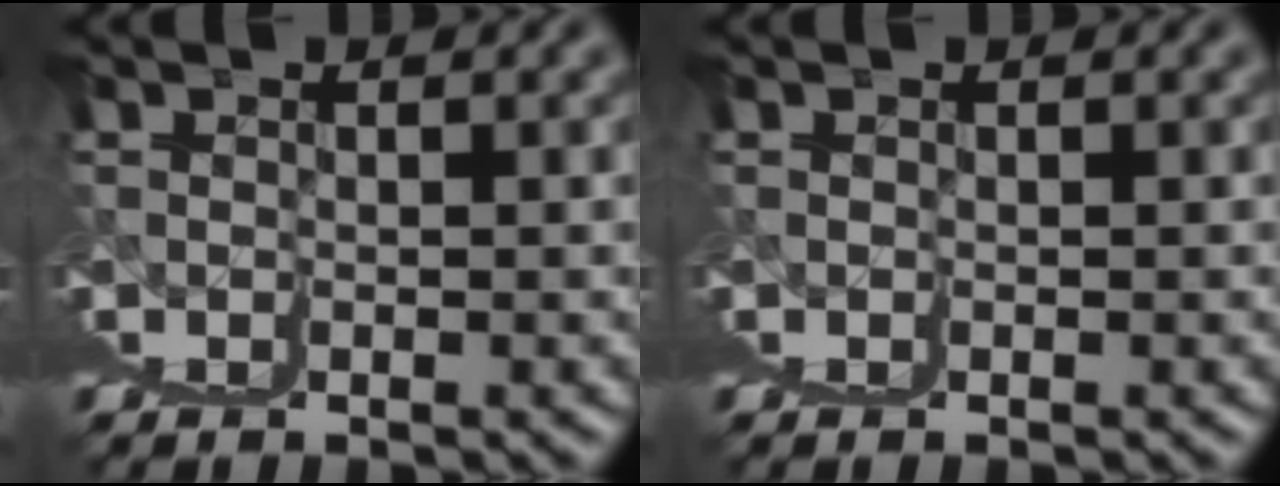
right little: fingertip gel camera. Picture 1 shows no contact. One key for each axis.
{"total": 0.0}